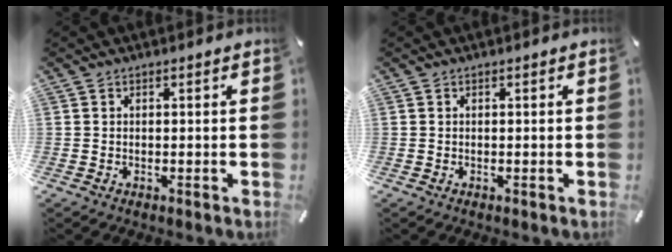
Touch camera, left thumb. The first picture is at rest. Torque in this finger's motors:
{"motor_torque": [-0.01, 0.00, 0.00, 0.00, 0.00]}